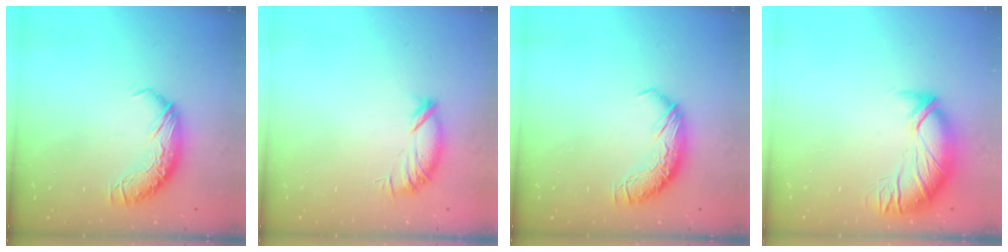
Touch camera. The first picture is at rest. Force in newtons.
{"total": 6.4, "press": 6.4, "slide": 0.6}
{"total": 0.0}
{"total": 2.7, "press": 1.1, "slide": 2.4}